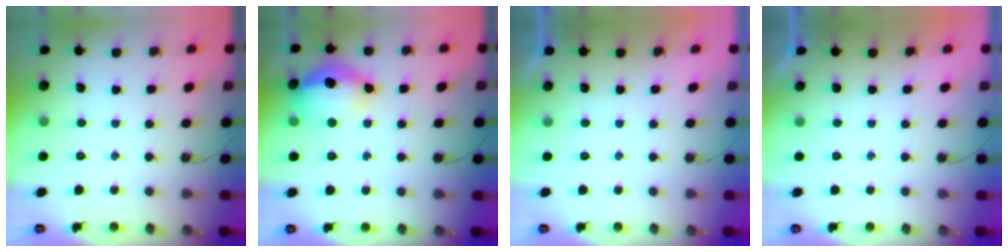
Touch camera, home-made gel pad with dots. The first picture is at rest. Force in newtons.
{"total": 16.7, "press": 16.3, "slide": 3.5}
{"total": 0.0}
{"total": 0.0}